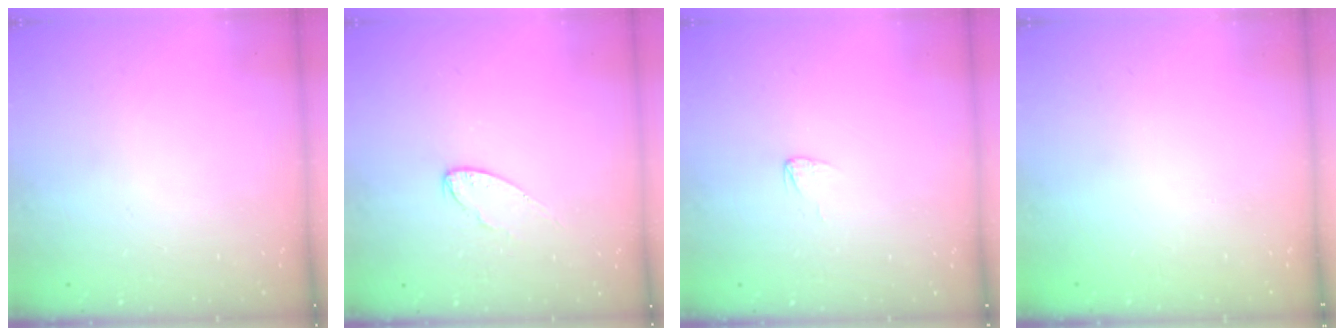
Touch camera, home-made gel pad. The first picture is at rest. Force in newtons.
{"total": 5.4, "press": 5.4, "slide": 0.6}
{"total": 2.9, "press": 2.9, "slide": 0.2}
{"total": 0.0}